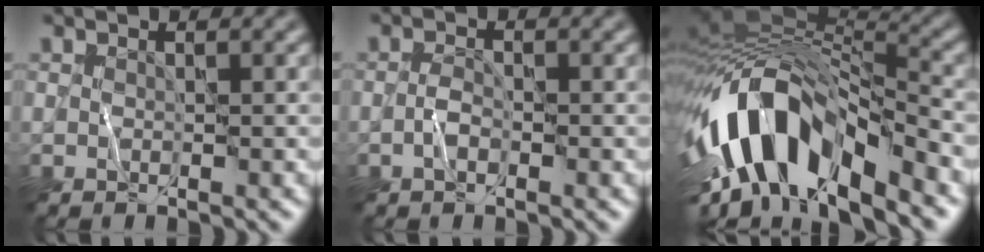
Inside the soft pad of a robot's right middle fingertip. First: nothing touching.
{"total": 1.0, "force": [-0.4, 0.5, 0.8], "torque": [-0.014, 0.006, -0.012]}
{"total": 13.7, "force": [-5.2, 6.3, 10.9], "torque": [-0.195, 0.009, -0.090]}